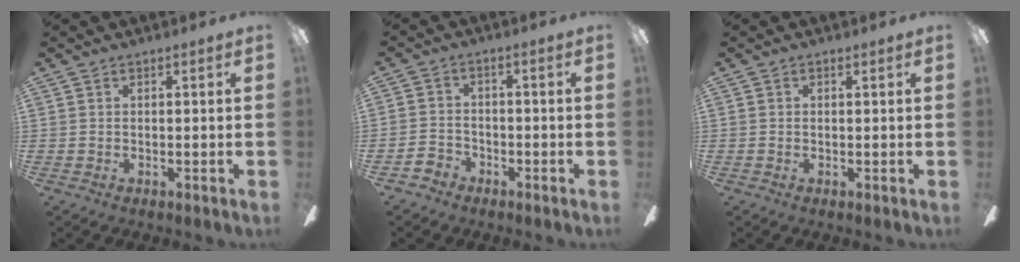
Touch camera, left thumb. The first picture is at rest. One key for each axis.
{"total": 3.6, "fx": -2.8, "fy": 2.2, "fz": 0.5, "tx": -0.013, "ty": 0.015, "tz": -0.055}
{"total": 0.0}